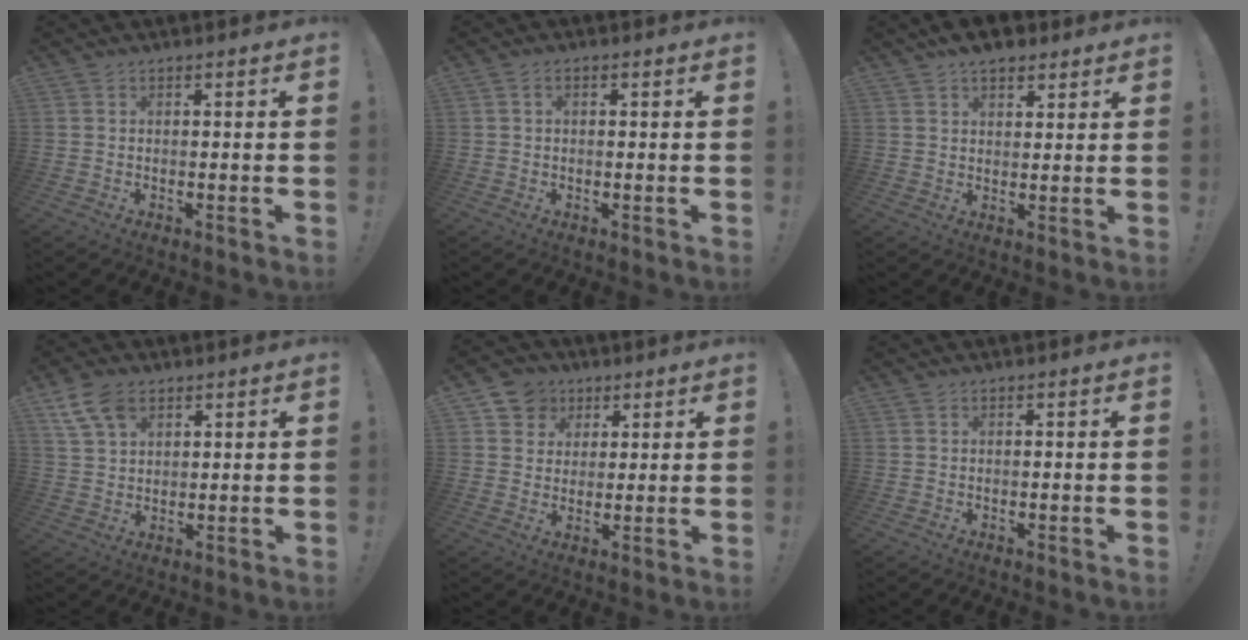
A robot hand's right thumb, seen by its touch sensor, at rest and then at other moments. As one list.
[{"total": 1.4, "force": [-0.1, 1.0, 1.0], "torque": [-0.016, 0.002, -0.002]}, {"total": 5.1, "force": [3.6, 2.9, 2.2], "torque": [-0.033, -0.015, 0.067]}, {"total": 8.7, "force": [5.0, 5.1, 5.0], "torque": [-0.096, -0.009, 0.102]}, {"total": 7.9, "force": [3.6, 6.9, 1.4], "torque": [-0.027, -0.017, 0.074]}, {"total": 0.0}]